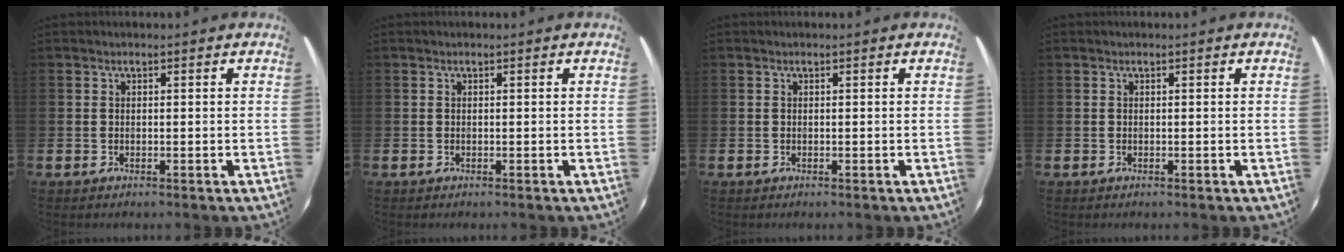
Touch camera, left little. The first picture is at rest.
{"total": 0.0}
{"total": 0.0}
{"total": 0.0}